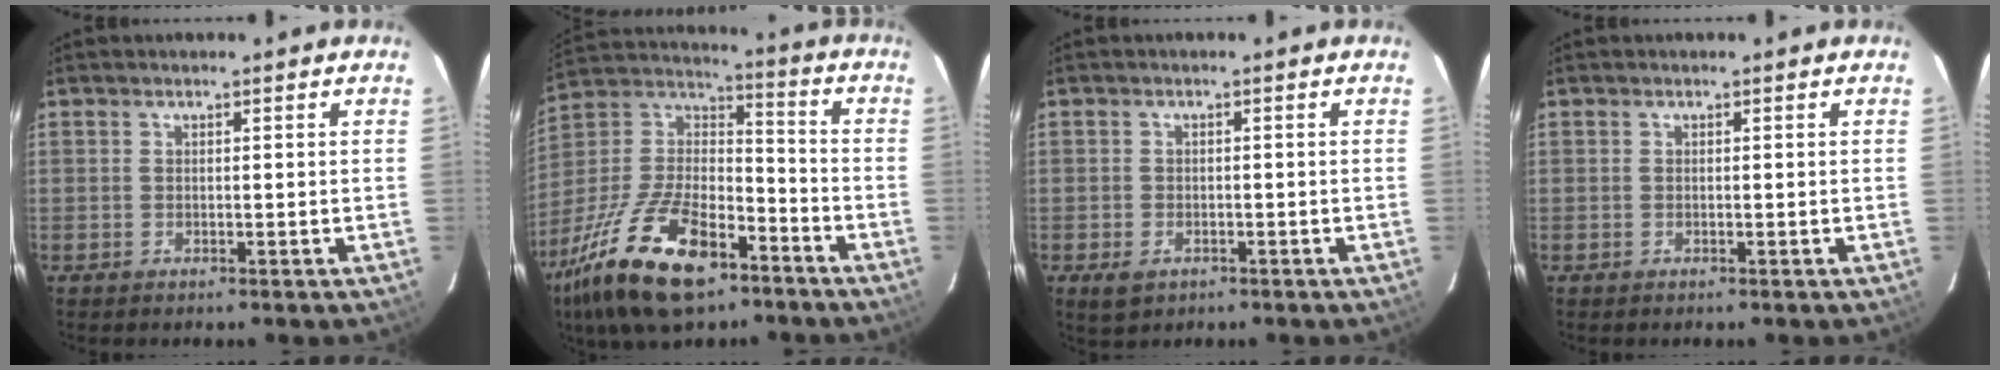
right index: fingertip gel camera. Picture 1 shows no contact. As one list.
[{"total": 24.1, "force": [-14.2, 10.9, 16.2], "torque": [-0.342, -0.014, -0.248]}, {"total": 3.5, "force": [-1.8, 2.4, 1.8], "torque": [-0.037, -0.005, -0.025]}, {"total": 0.0}]